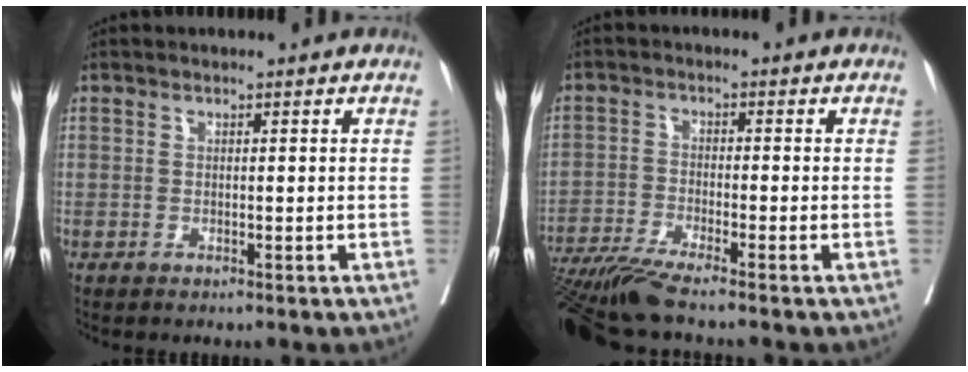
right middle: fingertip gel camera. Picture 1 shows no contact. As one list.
[{"total": 8.1, "force": [-6.8, -1.0, 4.3], "torque": [-0.066, -0.026, -0.120]}]